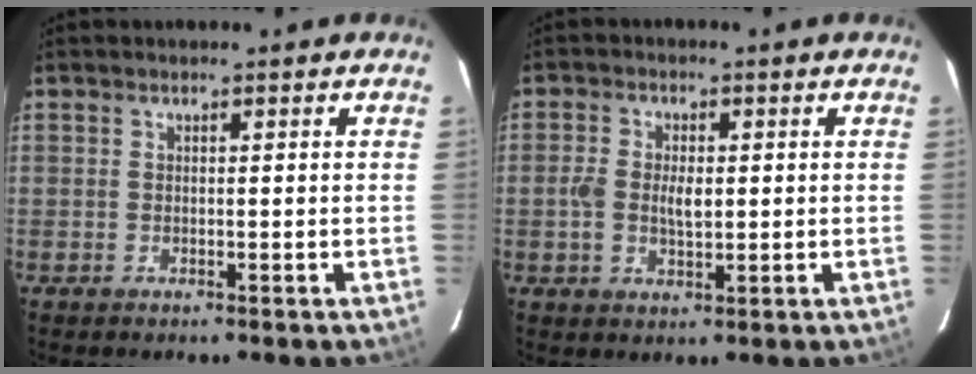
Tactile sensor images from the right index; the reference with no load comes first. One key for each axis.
{"total": 5.0, "fx": -0.3, "fy": 2.8, "fz": 4.1, "tx": -0.080, "ty": 0.002, "tz": -0.008}